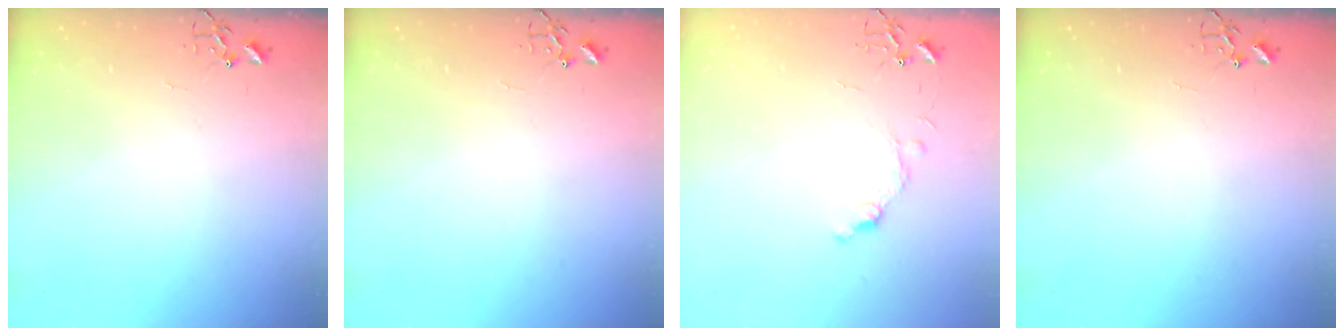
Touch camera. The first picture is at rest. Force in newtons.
{"total": 0.0}
{"total": 7.9, "press": 7.9, "slide": 0.7}
{"total": 0.0}